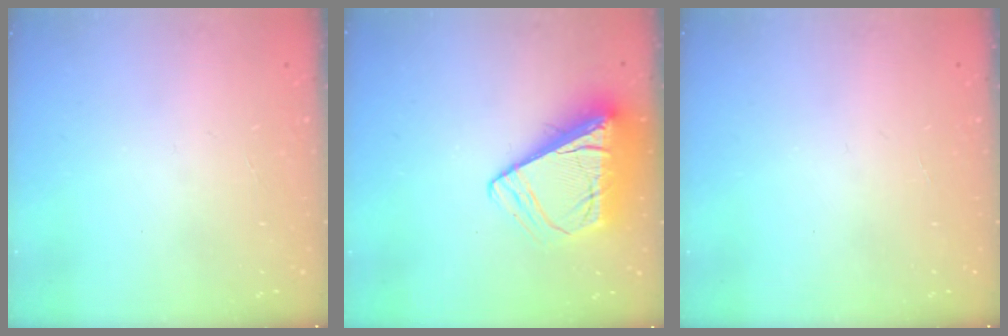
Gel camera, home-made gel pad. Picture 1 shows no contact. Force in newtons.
{"total": 12.2, "press": 12.1, "slide": 1.6}
{"total": 0.0}